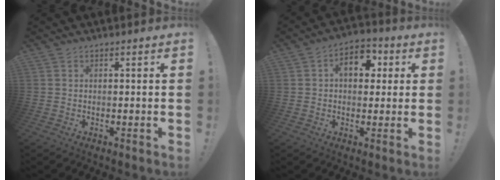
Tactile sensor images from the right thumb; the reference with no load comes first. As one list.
[{"total": 9.4, "force": [2.1, 6.2, 6.7], "torque": [-0.098, 0.014, 0.036]}]